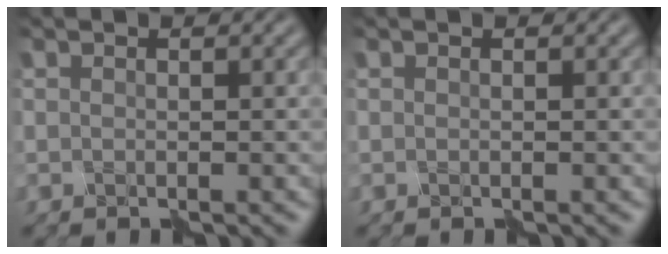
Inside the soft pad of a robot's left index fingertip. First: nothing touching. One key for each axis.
{"total": 0.0}